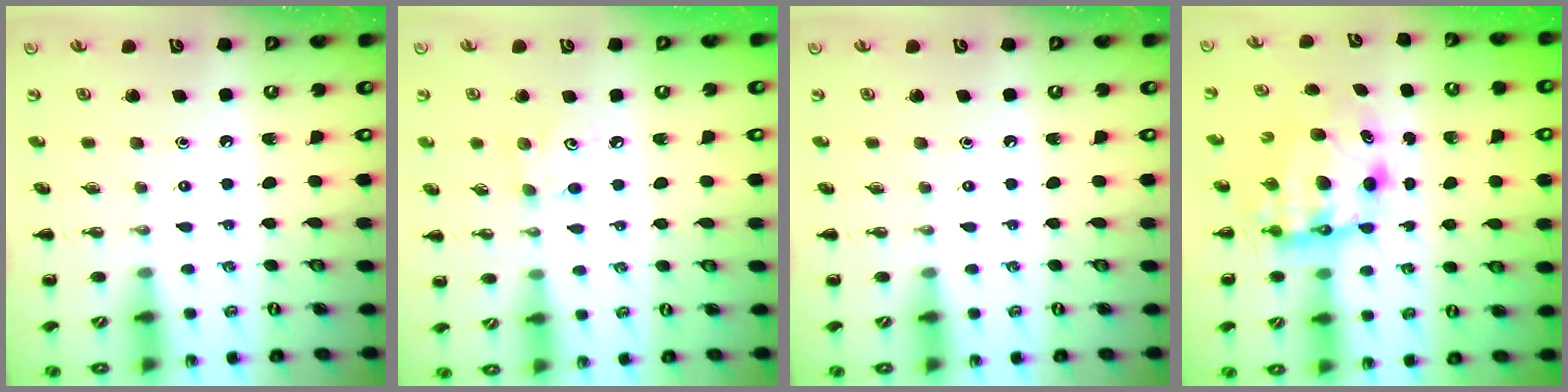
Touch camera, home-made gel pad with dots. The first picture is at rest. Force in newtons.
{"total": 4.2, "press": 4.0, "slide": 1.0}
{"total": 0.0}
{"total": 7.5, "press": 7.2, "slide": 2.1}